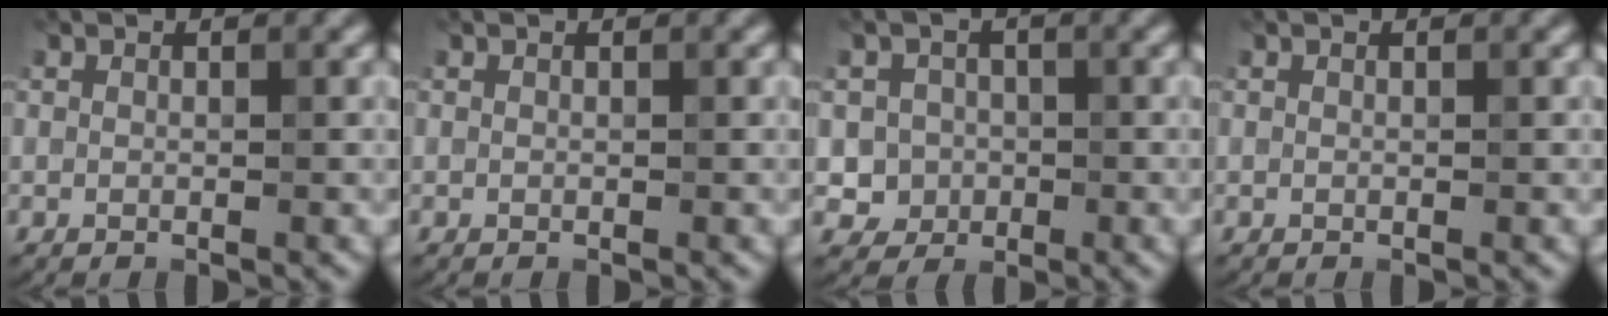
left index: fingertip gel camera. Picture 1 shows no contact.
{"total": 0.0}
{"total": 3.1, "force": [-0.6, 3.0, 0.4], "torque": [0.014, 0.002, -0.022]}
{"total": 0.0}